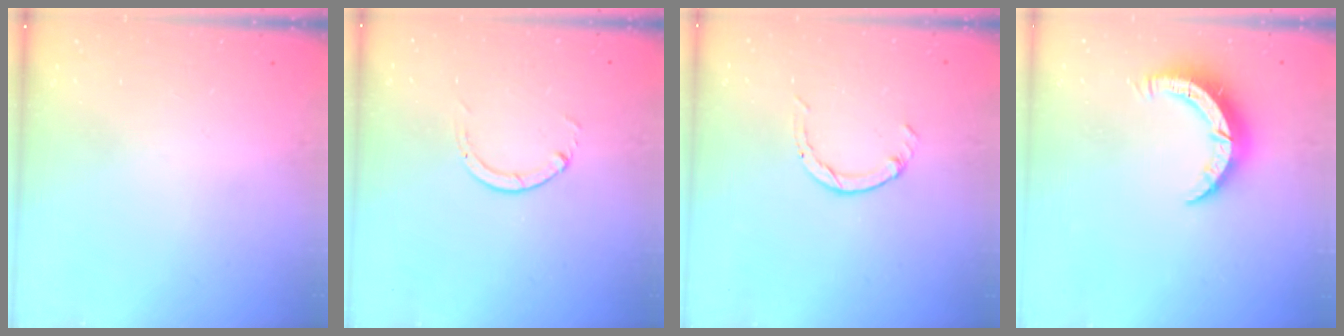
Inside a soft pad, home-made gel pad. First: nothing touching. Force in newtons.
{"total": 1.3, "press": 1.3, "slide": 0.2}
{"total": 0.5, "press": 0.5, "slide": 0.1}
{"total": 8.2, "press": 8.2, "slide": 0.2}